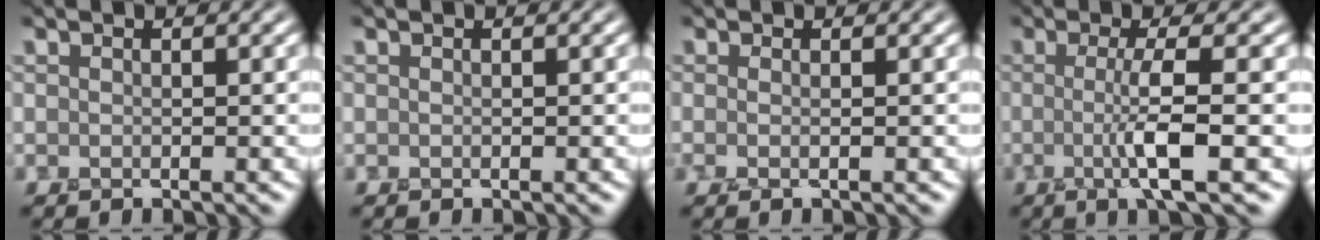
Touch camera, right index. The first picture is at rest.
{"total": 0.0}
{"total": 0.8, "force": [0.0, 0.1, 0.8], "torque": [-0.019, -0.004, -0.009]}
{"total": 4.3, "force": [-0.4, 0.4, 4.2], "torque": [-0.077, -0.004, -0.014]}